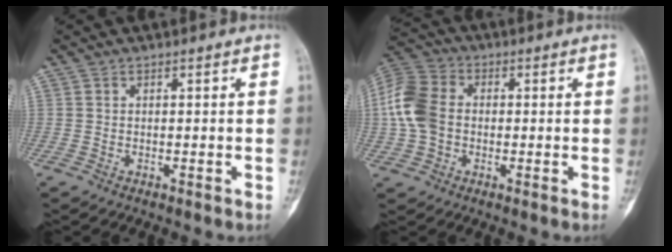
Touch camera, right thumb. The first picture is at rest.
{"total": 11.1, "force": [0.0, 8.5, 7.2], "torque": [-0.147, 0.024, -0.008]}